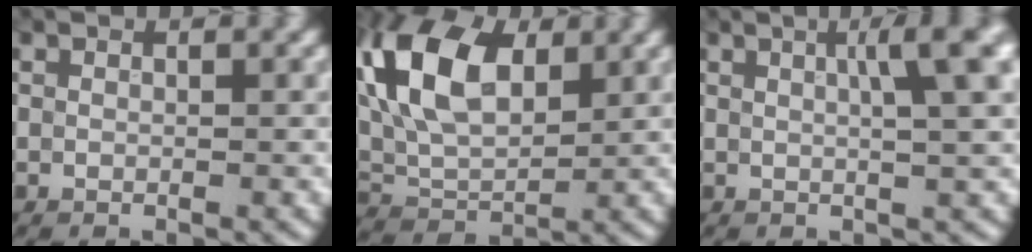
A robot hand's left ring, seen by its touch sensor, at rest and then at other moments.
{"total": 11.4, "force": [3.6, 6.3, 8.8], "torque": [-0.194, 0.026, 0.058]}
{"total": 5.5, "force": [1.5, 1.1, 5.1], "torque": [-0.061, 0.012, 0.019]}